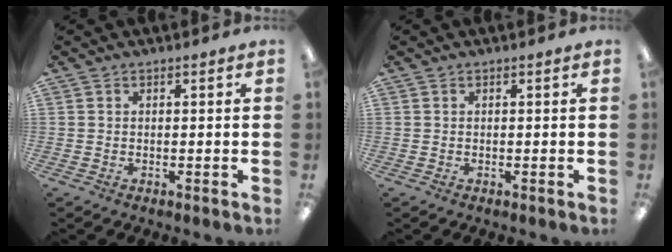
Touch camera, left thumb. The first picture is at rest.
{"total": 0.0}